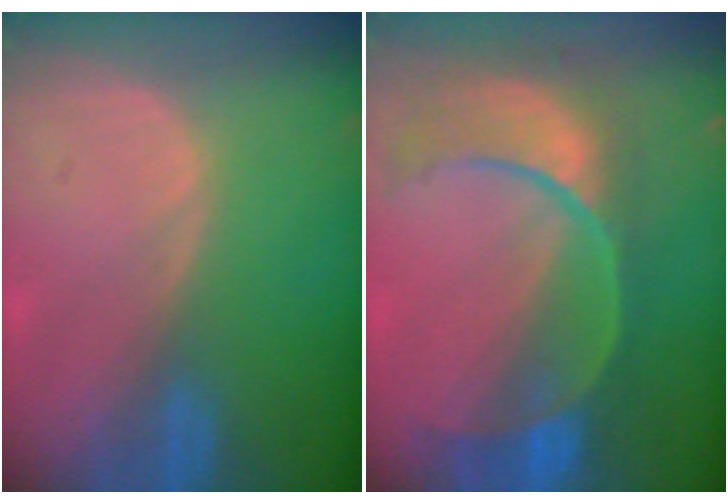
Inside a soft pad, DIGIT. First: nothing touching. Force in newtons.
{"total": 11.2, "press": 9.4, "slide": 6.1}